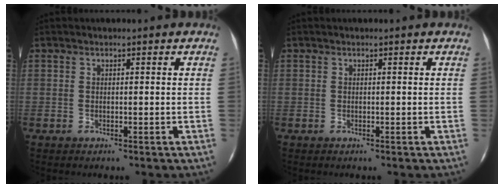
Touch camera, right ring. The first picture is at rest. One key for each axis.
{"total": 0.0}